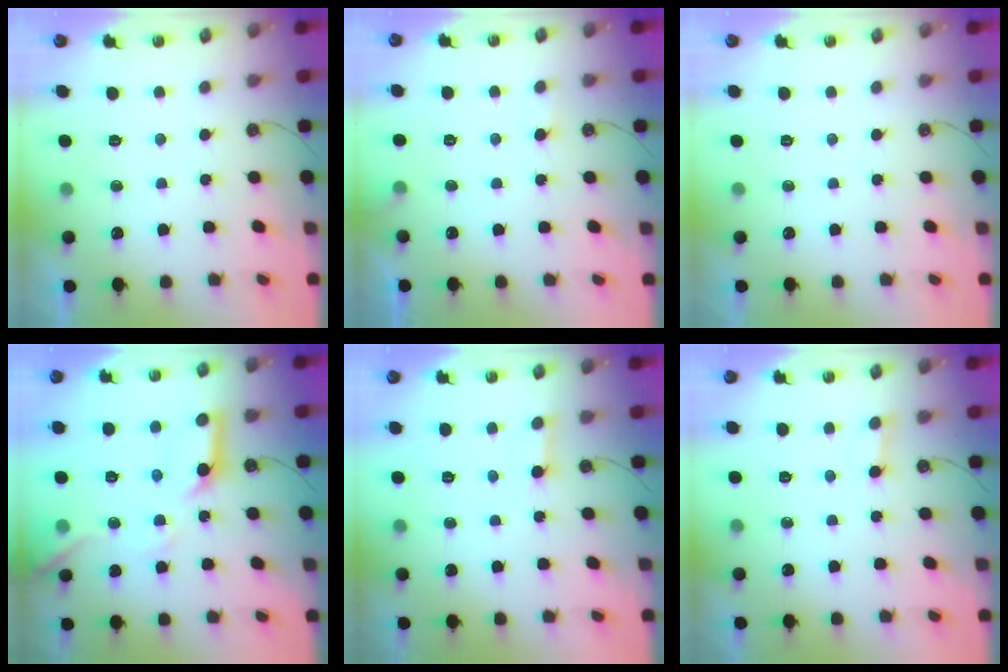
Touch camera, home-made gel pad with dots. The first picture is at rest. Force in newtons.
{"total": 5.7, "press": 5.7, "slide": 0.4}
{"total": 0.0}
{"total": 15.6, "press": 15.5, "slide": 1.5}
{"total": 2.1, "press": 2.1, "slide": 0.1}
{"total": 2.7, "press": 2.7, "slide": 0.2}